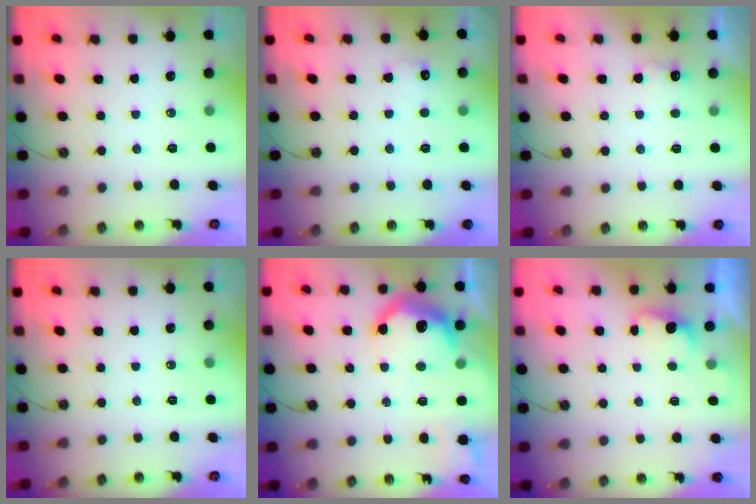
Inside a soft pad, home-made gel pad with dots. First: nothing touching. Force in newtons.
{"total": 5.8, "press": 5.7, "slide": 1.3}
{"total": 6.1, "press": 5.9, "slide": 1.3}
{"total": 0.0}
{"total": 16.3, "press": 16.3, "slide": 1.0}
{"total": 1.9, "press": 1.6, "slide": 0.9}